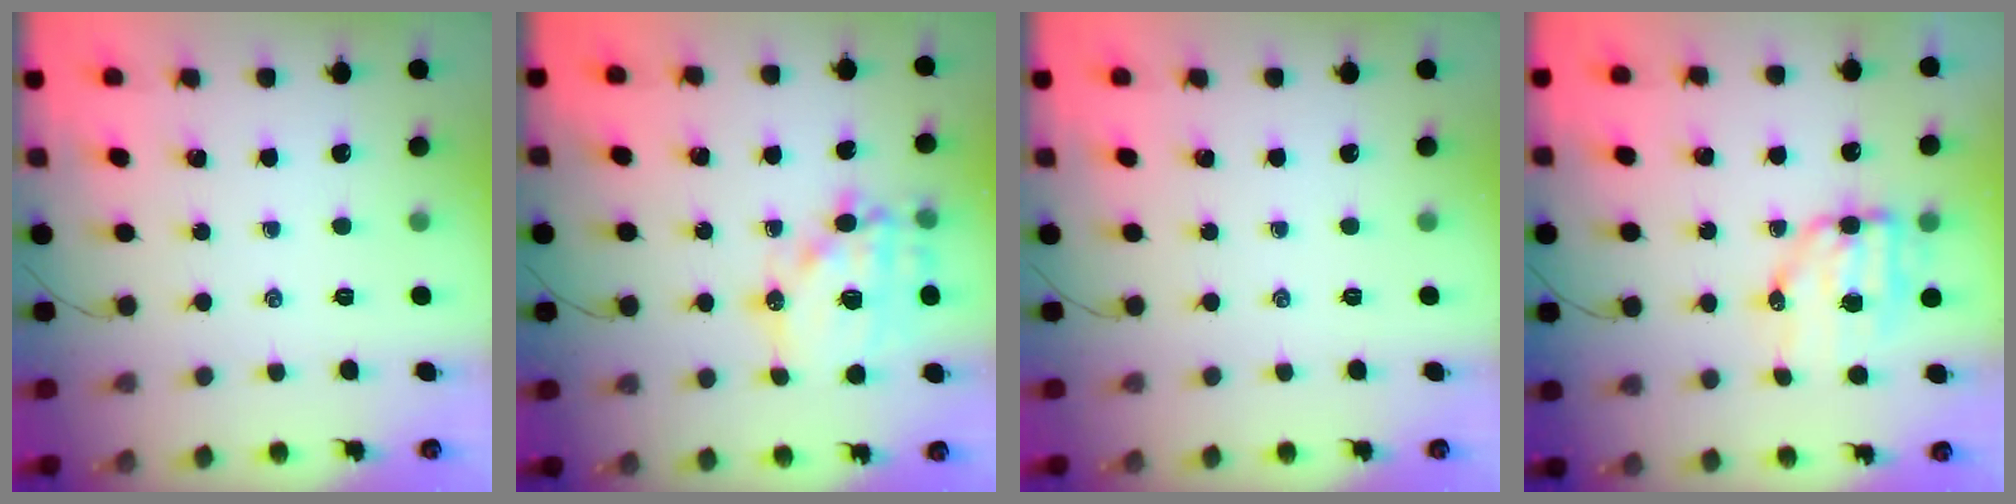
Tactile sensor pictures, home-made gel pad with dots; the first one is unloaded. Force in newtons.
{"total": 15.9, "press": 15.7, "slide": 2.3}
{"total": 0.0}
{"total": 8.5, "press": 8.3, "slide": 1.6}